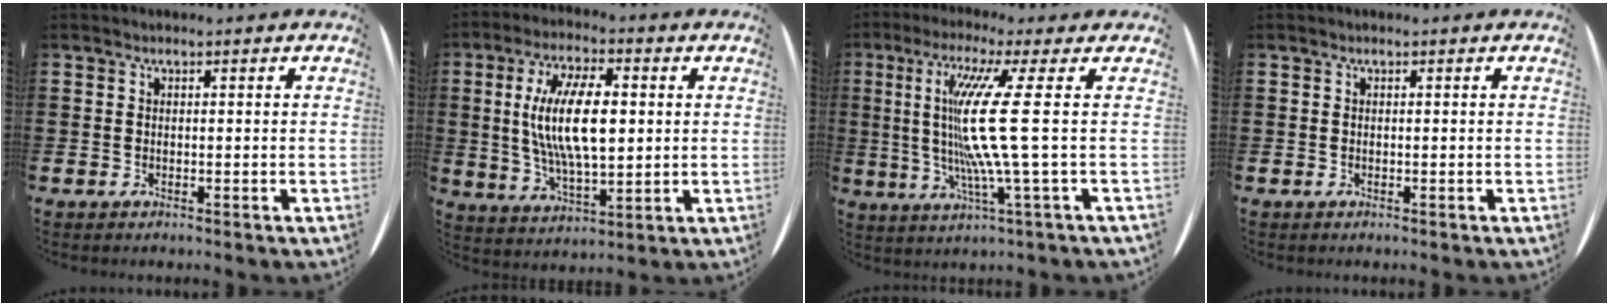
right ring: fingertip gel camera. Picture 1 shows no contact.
{"total": 10.9, "force": [1.8, 4.3, 9.9], "torque": [-0.212, 0.010, 0.025]}
{"total": 12.5, "force": [1.4, -0.6, 12.4], "torque": [-0.277, -0.022, 0.000]}
{"total": 0.0}